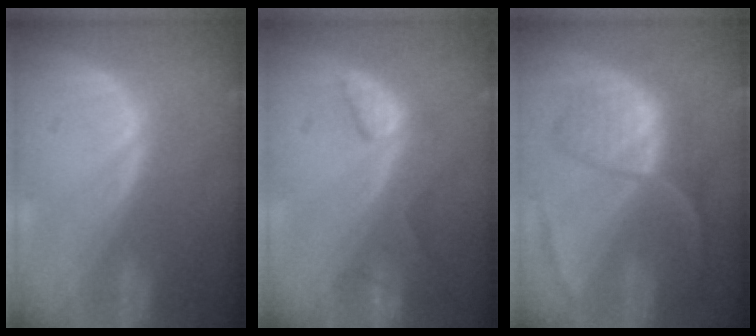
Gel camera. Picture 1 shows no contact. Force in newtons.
{"total": 3.4, "press": 3.4, "slide": 0.3}
{"total": 9.3, "press": 7.7, "slide": 5.2}